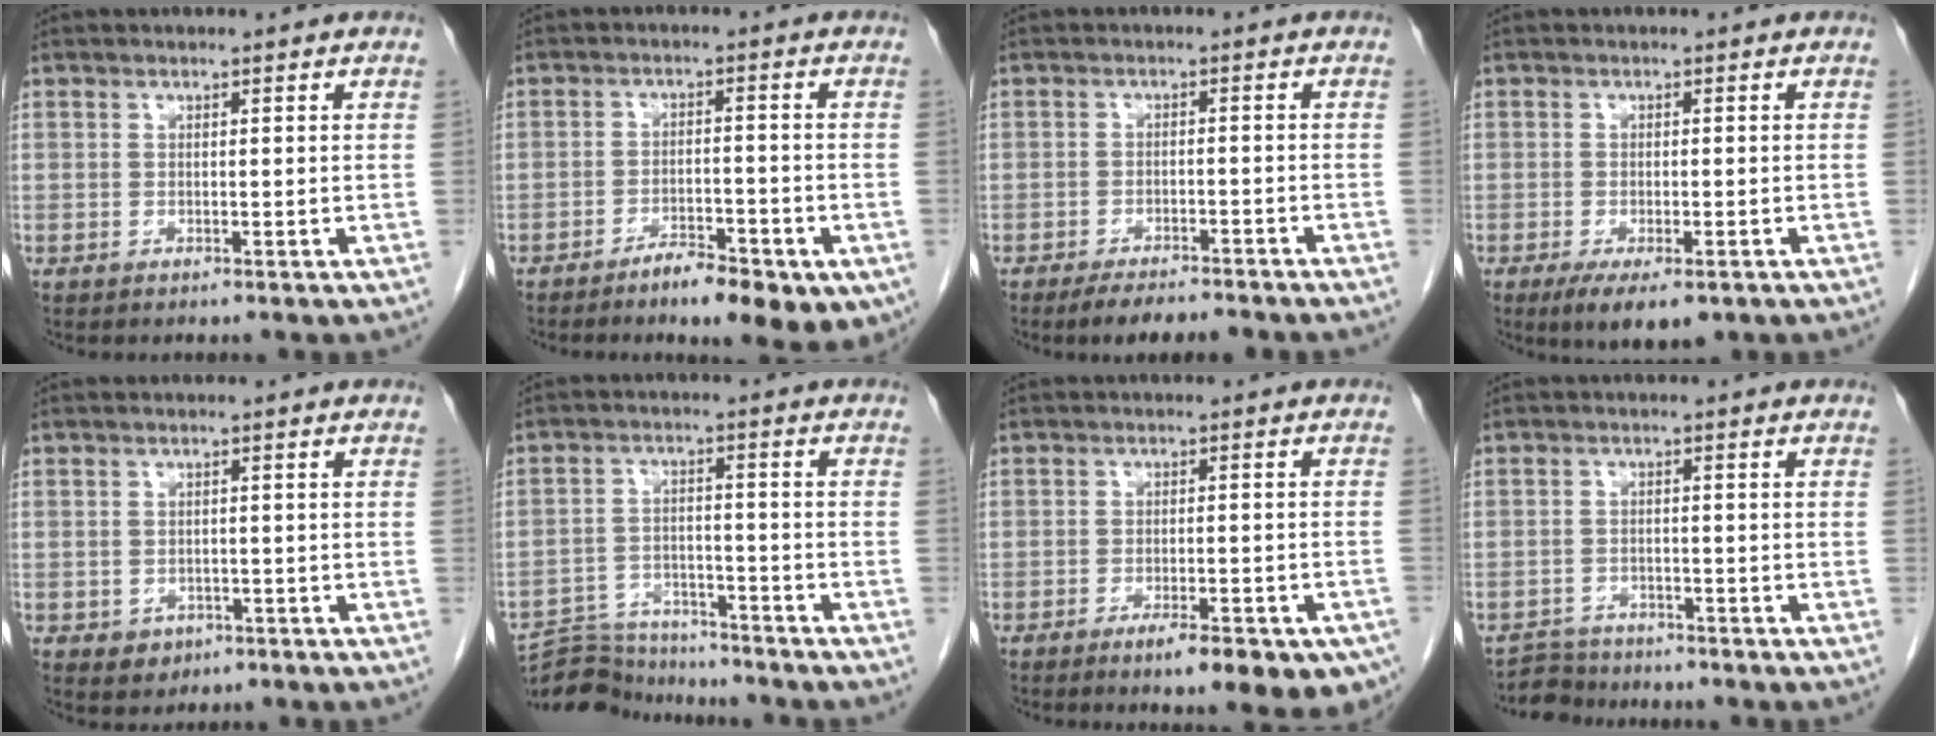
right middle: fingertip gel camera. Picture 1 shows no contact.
{"total": 9.1, "force": [-5.6, 2.4, 6.8], "torque": [-0.090, 0.000, -0.080]}
{"total": 6.1, "force": [-5.3, 0.5, 2.9], "torque": [-0.039, -0.010, -0.084]}
{"total": 6.5, "force": [-4.0, 2.2, 4.6], "torque": [-0.070, -0.013, -0.059]}
{"total": 2.5, "force": [-1.2, 2.1, 0.8], "torque": [-0.010, 0.004, -0.007]}
{"total": 10.9, "force": [-10.6, 2.4, 1.1], "torque": [-0.016, 0.014, -0.169]}
{"total": 11.5, "force": [-7.6, 3.0, 8.2], "torque": [-0.061, 0.002, -0.098]}
{"total": 4.0, "force": [-3.7, 1.2, -0.9], "torque": [0.017, -0.005, -0.064]}